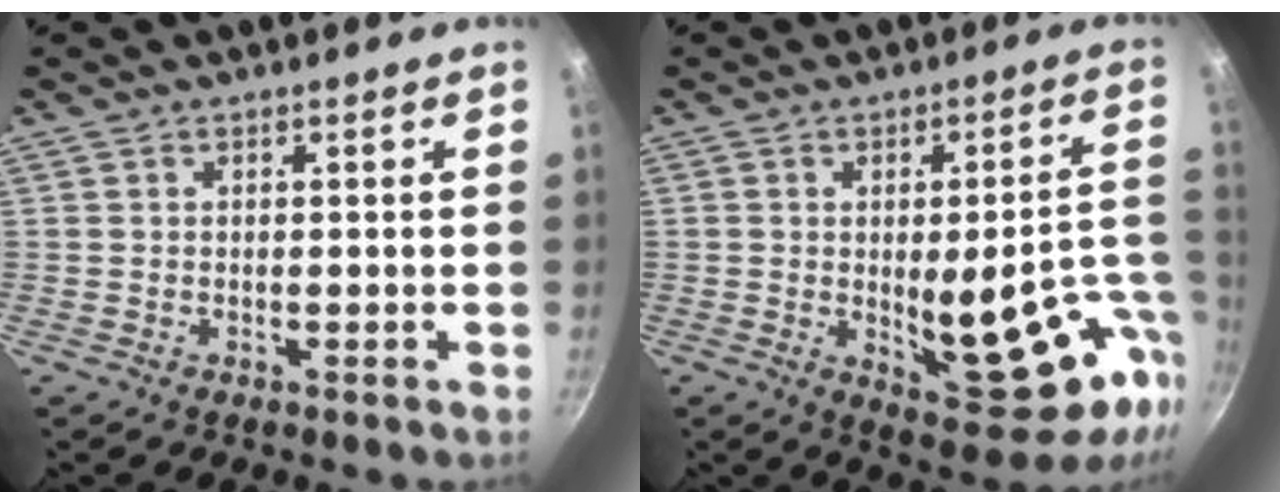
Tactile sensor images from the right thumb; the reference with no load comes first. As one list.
[{"total": 20.1, "force": [-4.1, 7.7, 18.1], "torque": [-0.184, 0.002, -0.038]}]